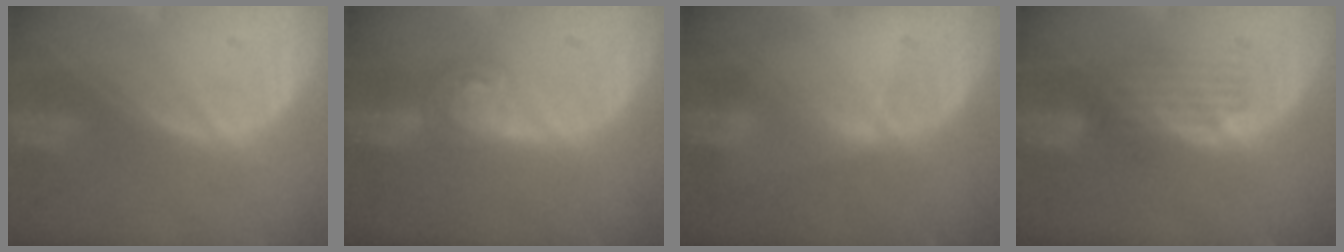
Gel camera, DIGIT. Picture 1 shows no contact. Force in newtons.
{"total": 5.1, "press": 4.5, "slide": 2.5}
{"total": 1.3, "press": 1.1, "slide": 0.8}
{"total": 4.5, "press": 3.8, "slide": 2.3}